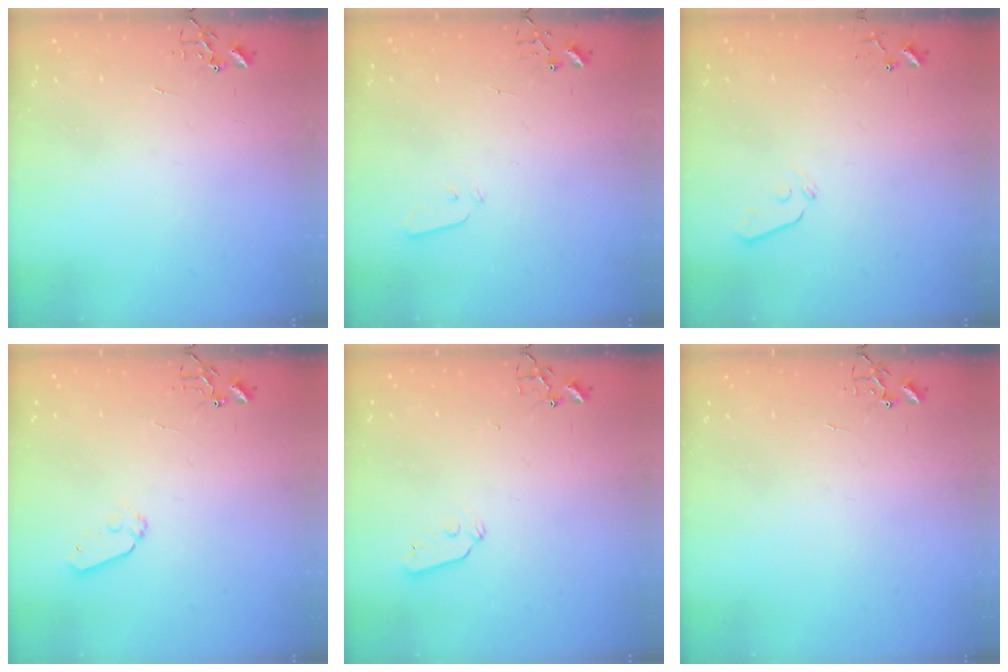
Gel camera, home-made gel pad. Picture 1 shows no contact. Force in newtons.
{"total": 3.0, "press": 2.9, "slide": 0.7}
{"total": 3.6, "press": 3.5, "slide": 0.7}
{"total": 6.5, "press": 6.5, "slide": 0.6}
{"total": 3.3, "press": 3.3, "slide": 0.4}
{"total": 0.0}